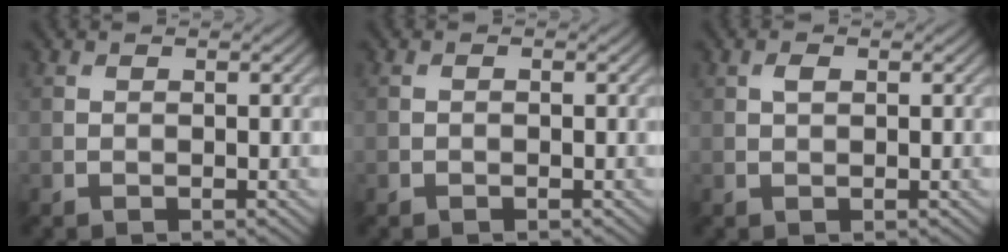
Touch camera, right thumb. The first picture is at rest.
{"total": 0.6, "force": [-0.2, 0.2, 0.5], "torque": [-0.011, -0.001, -0.005]}
{"total": 1.1, "force": [0.3, 0.5, 0.9], "torque": [-0.017, 0.002, 0.005]}